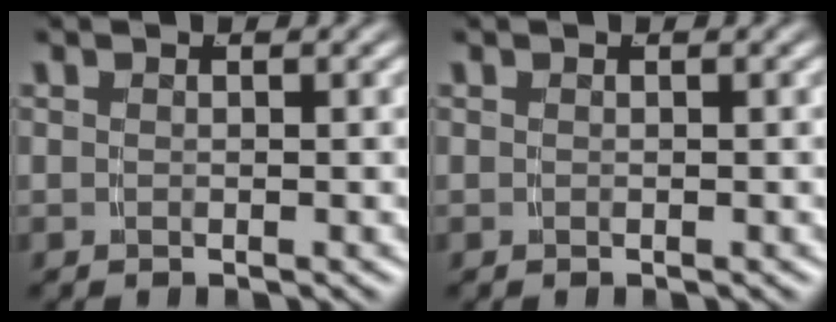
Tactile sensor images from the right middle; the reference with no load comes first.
{"total": 0.0}